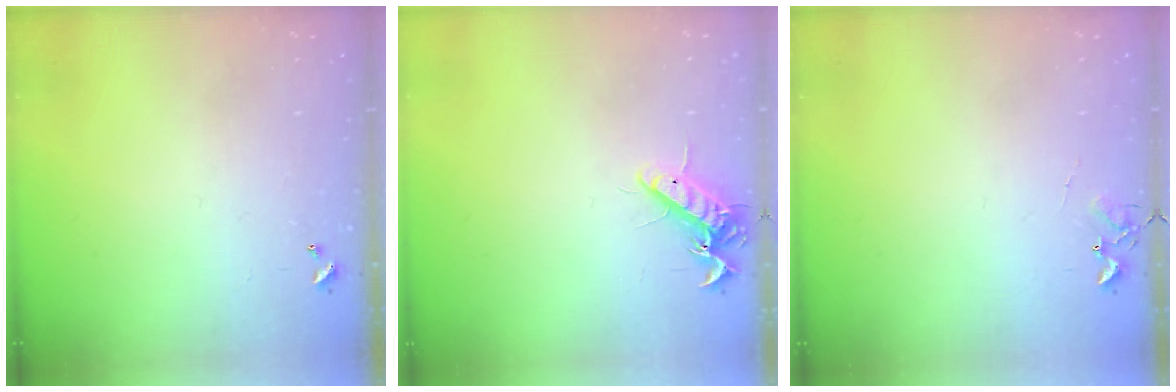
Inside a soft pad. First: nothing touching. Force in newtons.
{"total": 10.7, "press": 10.5, "slide": 1.7}
{"total": 6.1, "press": 6.0, "slide": 0.6}